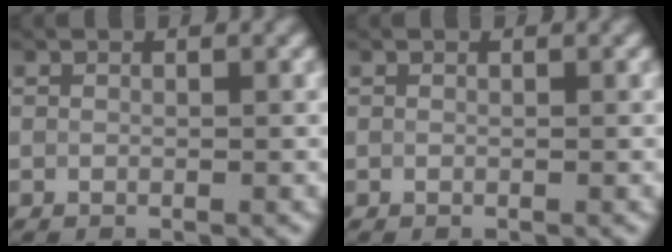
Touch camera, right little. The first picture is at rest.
{"total": 0.0}